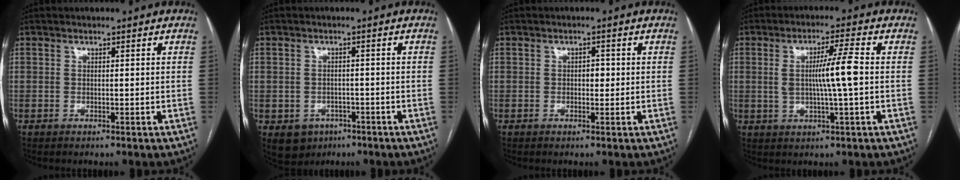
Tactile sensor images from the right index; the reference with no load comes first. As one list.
[{"total": 4.9, "force": [-2.3, 4.1, 1.2], "torque": [-0.019, 0.003, -0.025]}, {"total": 1.7, "force": [0.0, 1.0, 1.3], "torque": [-0.017, 0.003, -0.001]}, {"total": 7.1, "force": [0.3, -0.3, 7.1], "torque": [-0.127, 0.000, 0.005]}]